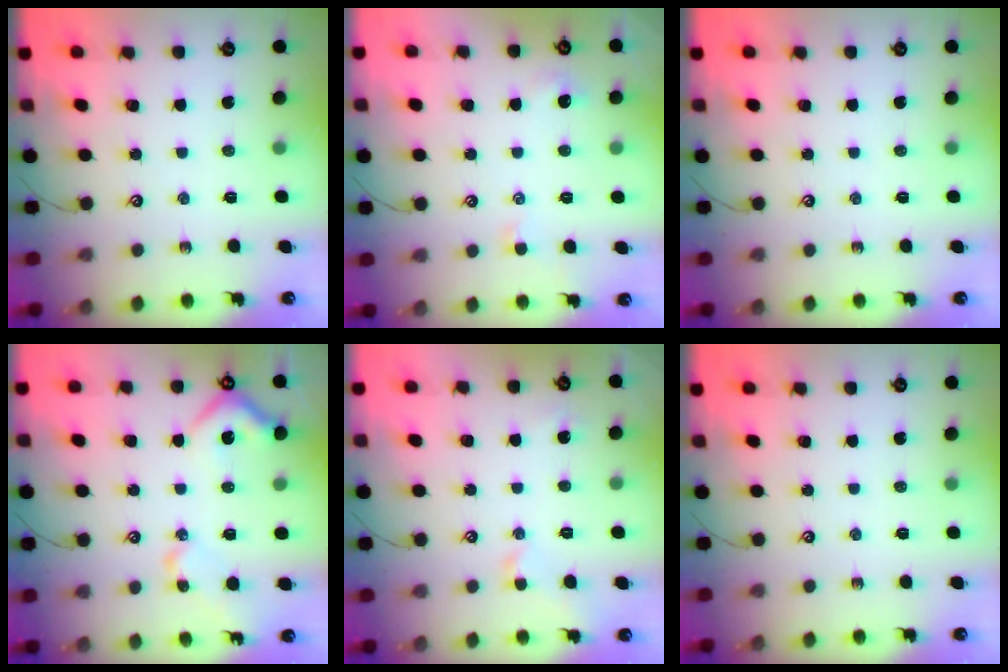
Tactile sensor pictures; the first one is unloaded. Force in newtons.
{"total": 0.5, "press": 0.2, "slide": 0.5}
{"total": 0.0}
{"total": 8.9, "press": 8.8, "slide": 1.3}
{"total": 1.3, "press": 1.2, "slide": 0.4}
{"total": 0.0}